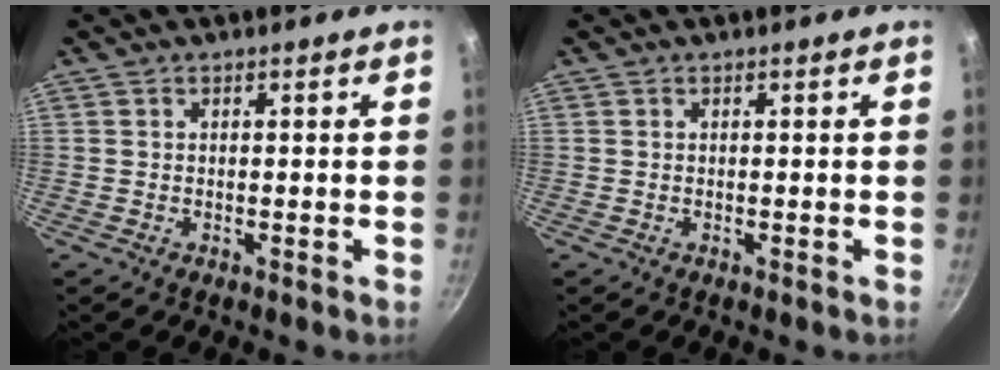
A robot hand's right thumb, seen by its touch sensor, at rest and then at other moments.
{"total": 0.0}